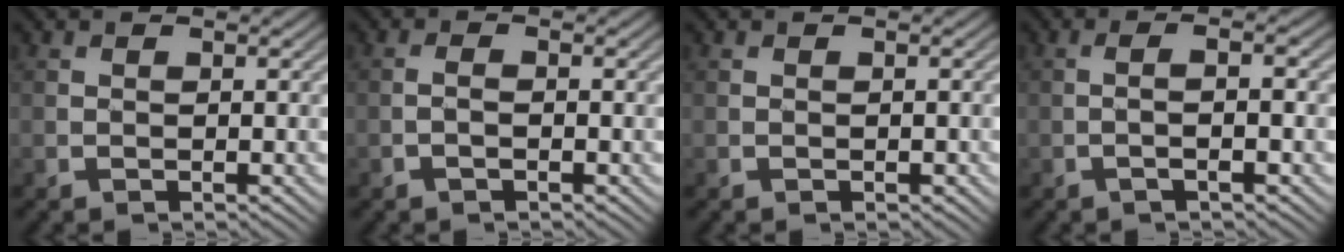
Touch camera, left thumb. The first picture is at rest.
{"total": 0.9, "force": [-0.5, 0.2, 0.8], "torque": [-0.018, 0.003, -0.014]}
{"total": 0.5, "force": [-0.3, 0.3, 0.4], "torque": [-0.006, -0.001, -0.004]}
{"total": 2.6, "force": [-0.5, 0.4, 2.5], "torque": [-0.044, 0.008, -0.020]}